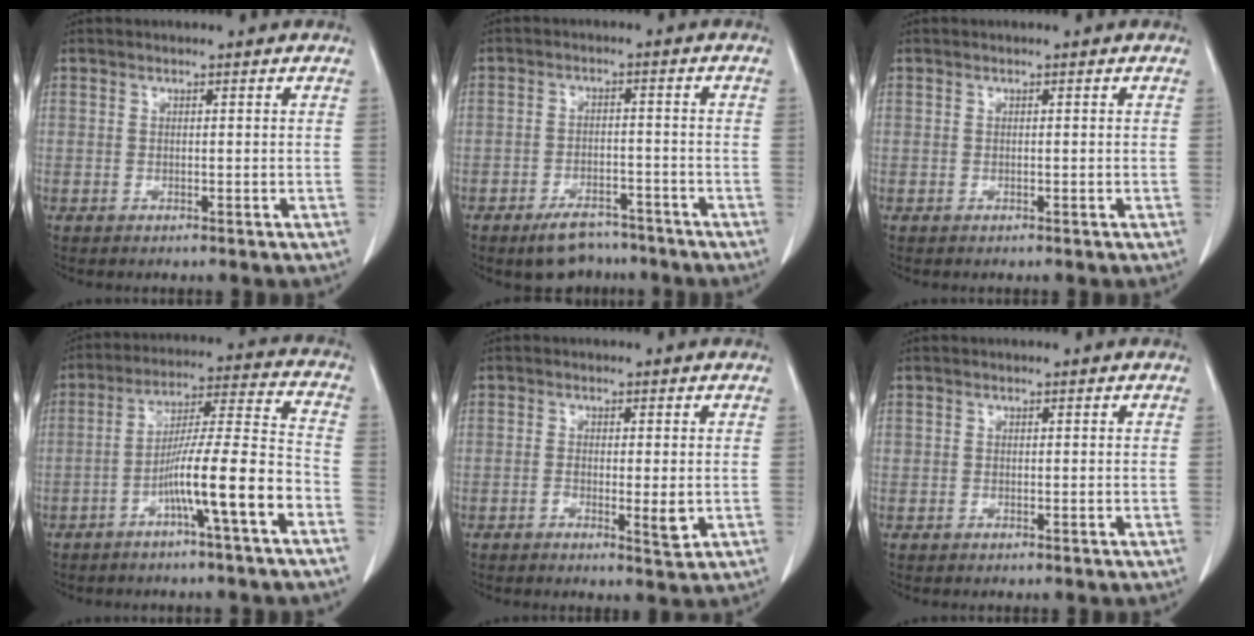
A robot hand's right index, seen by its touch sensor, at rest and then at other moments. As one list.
[{"total": 6.6, "force": [-5.3, 3.0, 2.7], "torque": [-0.043, 0.000, -0.080]}, {"total": 0.0}, {"total": 12.2, "force": [-5.5, -0.5, 10.9], "torque": [-0.187, 0.017, -0.091]}, {"total": 3.6, "force": [-0.7, 0.9, 3.4], "torque": [-0.050, -0.004, -0.007]}, {"total": 0.0}]